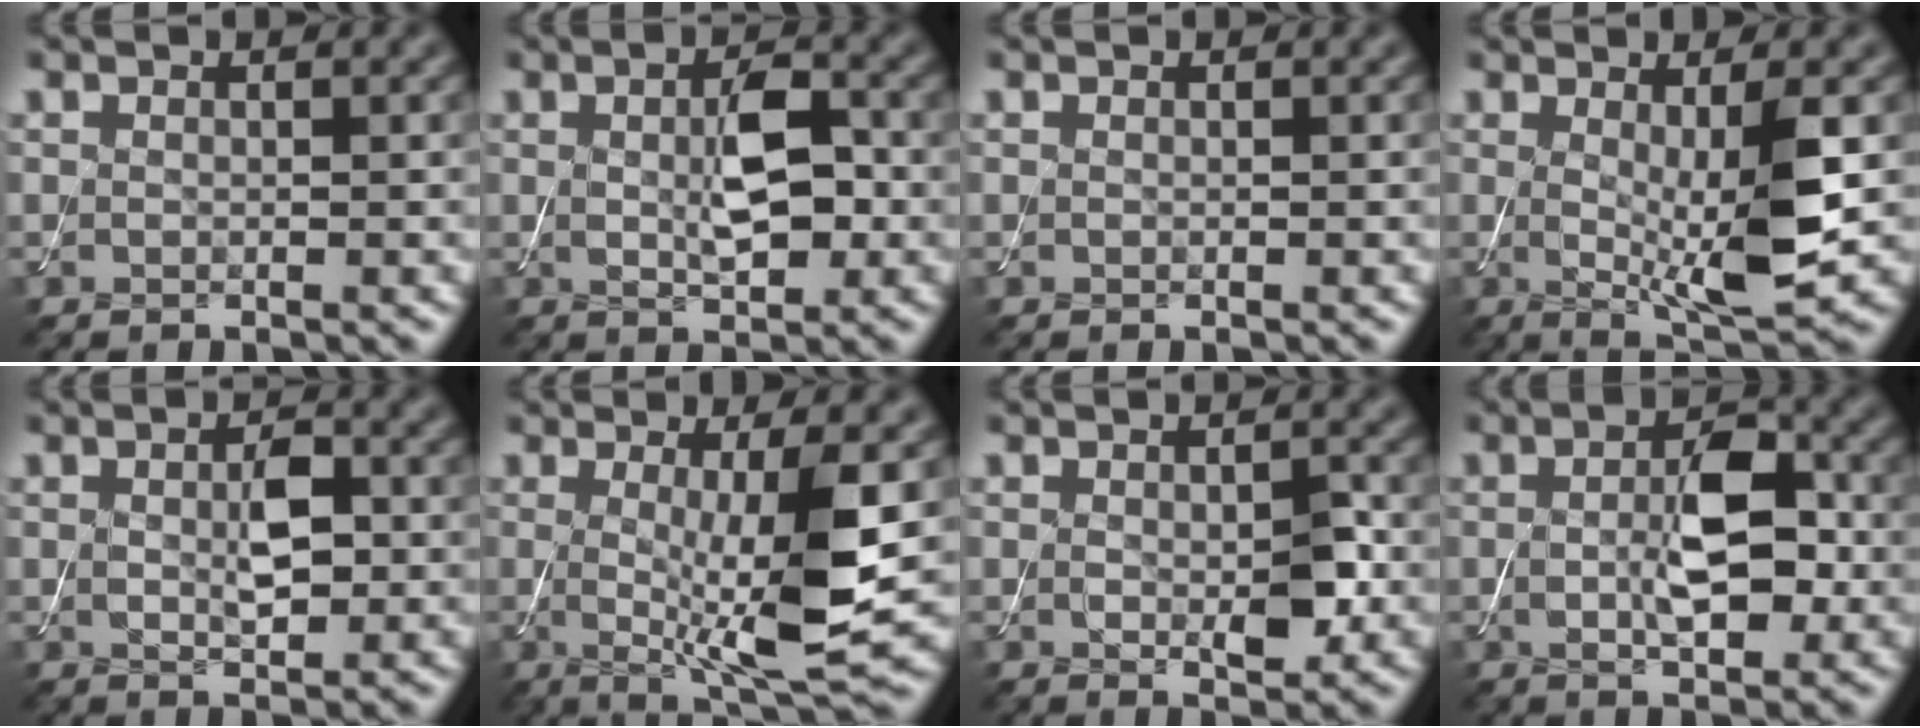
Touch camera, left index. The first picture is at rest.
{"total": 4.3, "force": [0.3, 1.9, 3.9], "torque": [-0.078, 0.000, 0.006]}
{"total": 0.0}
{"total": 5.9, "force": [0.1, 1.2, 5.8], "torque": [-0.092, -0.014, 0.006]}
{"total": 3.1, "force": [0.3, 1.5, 2.7], "torque": [-0.053, -0.002, 0.008]}
{"total": 8.1, "force": [-0.2, 1.5, 8.0], "torque": [-0.121, -0.020, 0.003]}
{"total": 3.0, "force": [-0.2, 1.4, 2.6], "torque": [-0.045, -0.008, 0.000]}
{"total": 5.4, "force": [-0.1, 2.5, 4.8], "torque": [-0.087, 0.000, -0.003]}